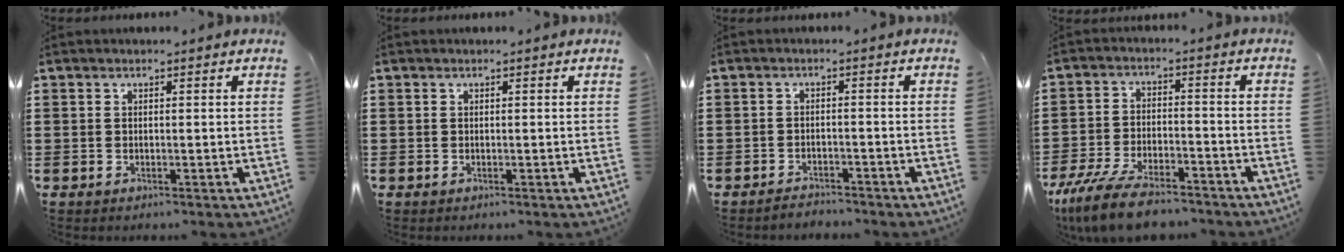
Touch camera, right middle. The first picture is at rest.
{"total": 0.0}
{"total": 2.0, "force": [-2.0, 0.3, -0.1], "torque": [-0.004, 0.002, -0.044]}
{"total": 8.2, "force": [-6.8, 2.0, 4.1], "torque": [-0.092, 0.006, -0.131]}